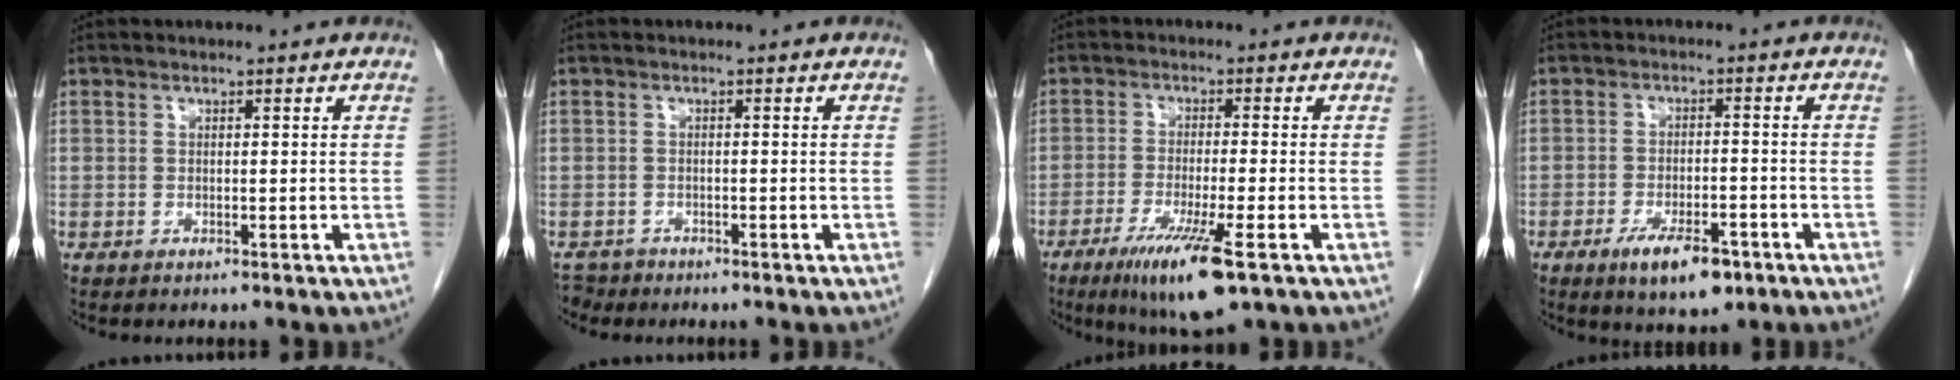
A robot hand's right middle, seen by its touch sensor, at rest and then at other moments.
{"total": 1.7, "force": [-1.4, 0.8, -0.3], "torque": [0.002, 0.000, -0.024]}
{"total": 9.8, "force": [-5.4, 0.5, 8.2], "torque": [-0.152, -0.030, -0.088]}
{"total": 7.4, "force": [-4.4, 2.6, 5.3], "torque": [-0.093, -0.007, -0.065]}